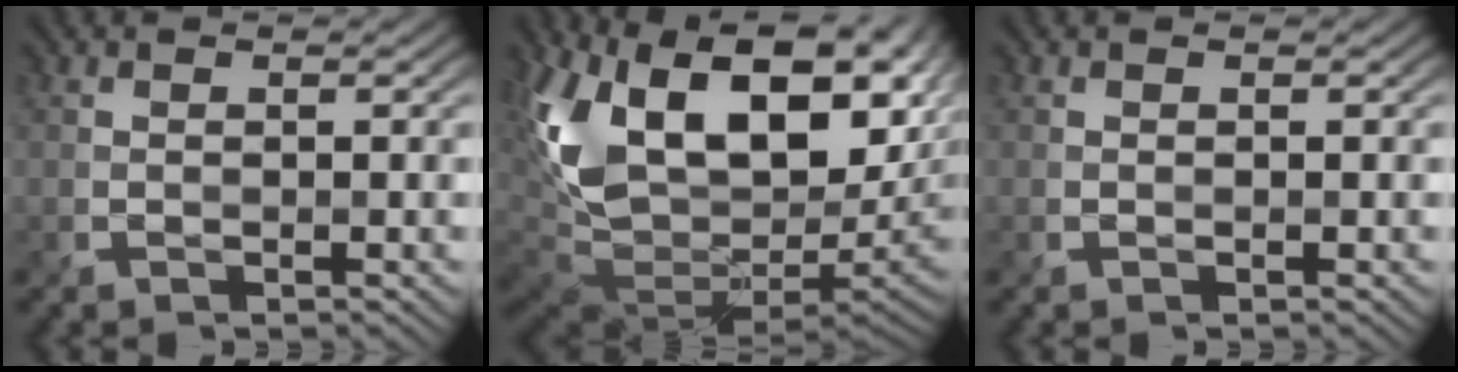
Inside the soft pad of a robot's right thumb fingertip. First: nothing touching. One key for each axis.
{"total": 21.1, "fx": 4.6, "fy": 12.5, "fz": 16.4, "tx": -0.297, "ty": -0.005, "tz": 0.123}
{"total": 0.0}